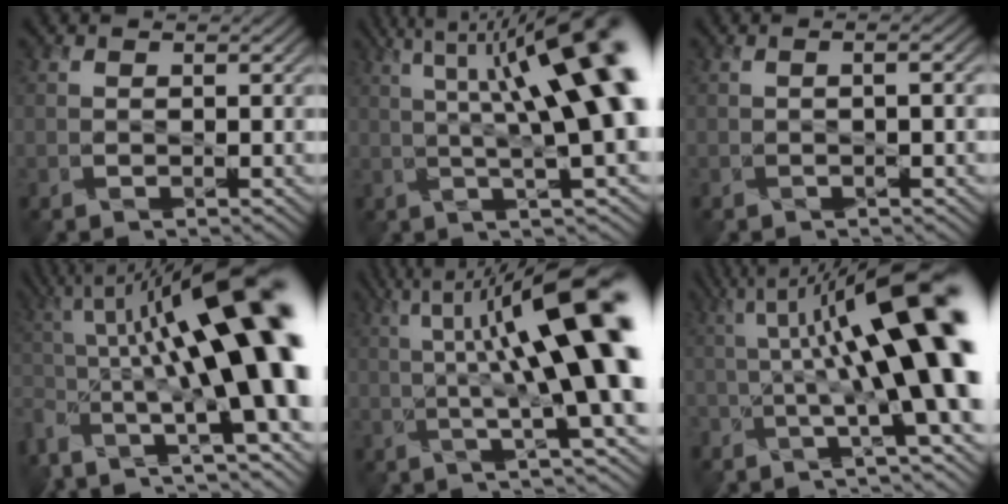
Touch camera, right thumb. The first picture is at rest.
{"total": 15.4, "force": [3.8, 3.9, 14.4], "torque": [-0.211, 0.022, 0.071]}
{"total": 1.9, "force": [-0.1, 0.6, 1.8], "torque": [-0.024, 0.006, -0.002]}
{"total": 20.9, "force": [-2.6, 6.3, 19.8], "torque": [-0.302, 0.006, -0.052]}
{"total": 15.7, "force": [2.1, 3.4, 15.1], "torque": [-0.215, 0.012, 0.045]}
{"total": 16.3, "force": [0.9, 4.3, 15.7], "torque": [-0.224, 0.010, 0.017]}